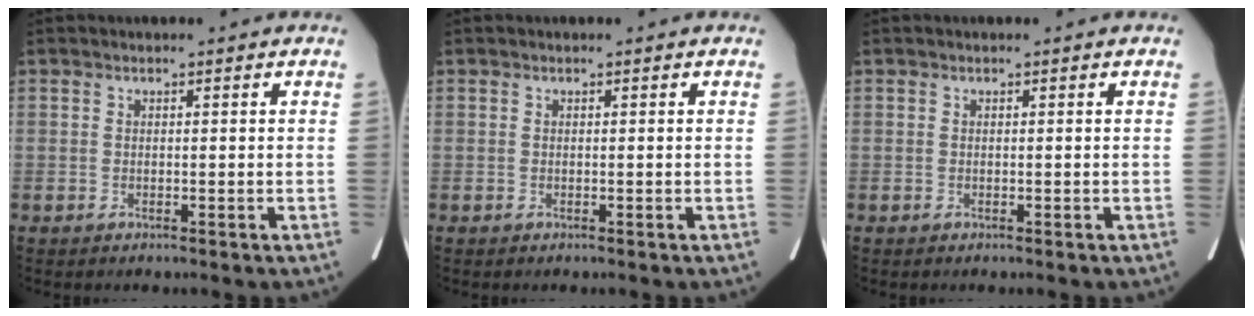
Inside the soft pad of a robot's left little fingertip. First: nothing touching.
{"total": 0.0}
{"total": 0.0}